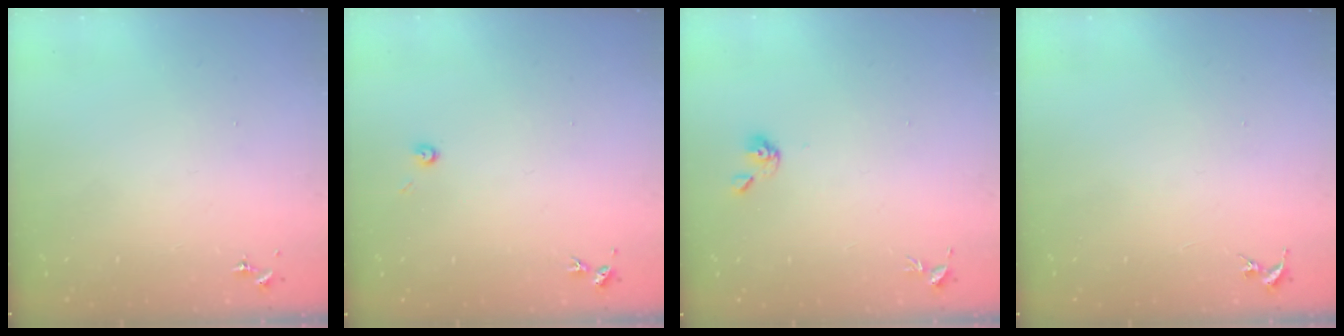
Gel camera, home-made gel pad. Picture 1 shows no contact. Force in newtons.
{"total": 3.2, "press": 3.2, "slide": 0.3}
{"total": 4.8, "press": 4.8, "slide": 0.8}
{"total": 0.0}